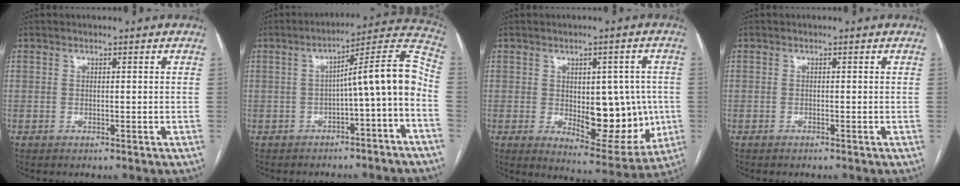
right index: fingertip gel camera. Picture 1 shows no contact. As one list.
[{"total": 11.3, "force": [-2.7, 0.4, 11.0], "torque": [-0.144, 0.042, -0.041]}, {"total": 12.5, "force": [-0.9, 6.0, 10.9], "torque": [-0.130, 0.002, 0.007]}, {"total": 0.0}]